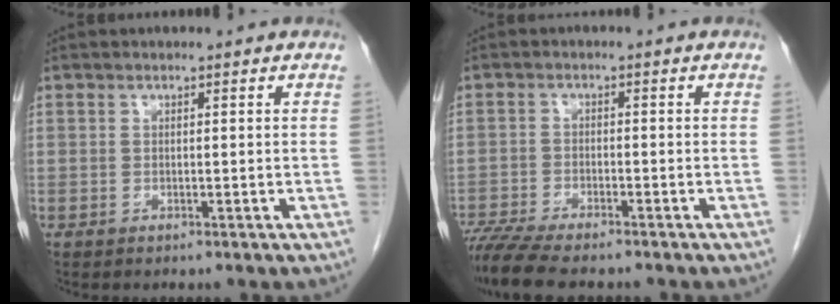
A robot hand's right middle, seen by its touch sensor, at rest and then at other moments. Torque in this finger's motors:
{"motor_torque": [1.01, -1.13, 0.15, 0.12]}